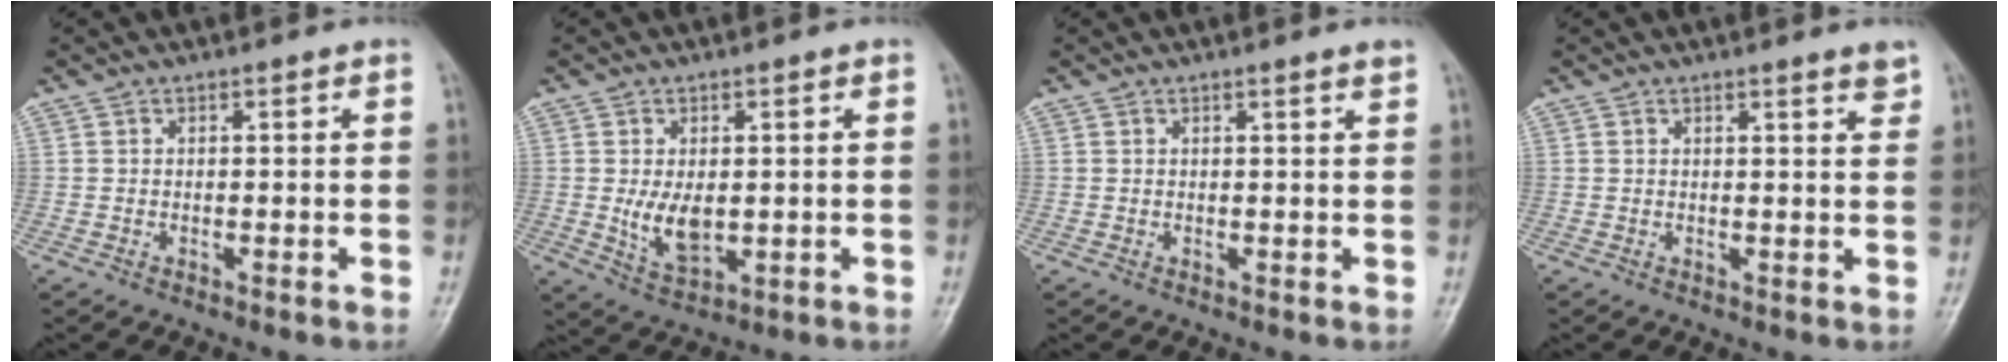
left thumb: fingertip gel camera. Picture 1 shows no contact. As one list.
[{"total": 6.2, "force": [0.1, 3.7, 5.0], "torque": [-0.081, -0.016, 0.014]}, {"total": 1.2, "force": [1.0, -0.1, 0.7], "torque": [-0.006, -0.006, 0.013]}, {"total": 2.3, "force": [1.8, 0.2, 1.4], "torque": [-0.013, -0.013, 0.023]}]